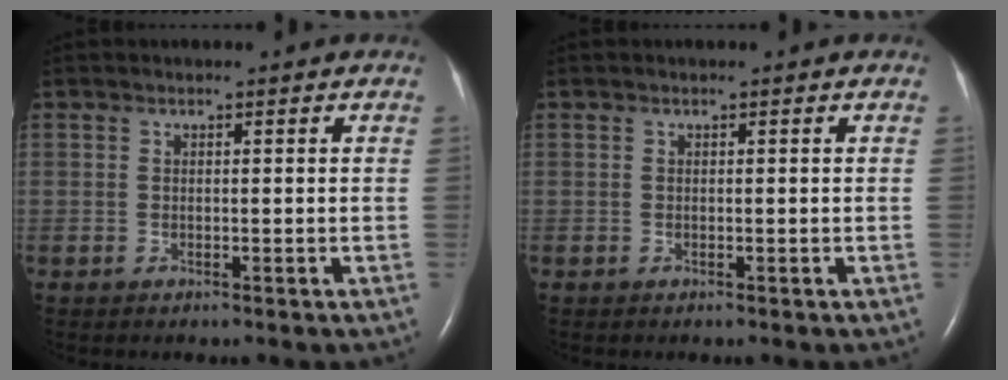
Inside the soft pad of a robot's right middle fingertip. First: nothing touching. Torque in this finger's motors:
{"motor_torque": [-0.12, -0.13, 0.00, 0.00]}